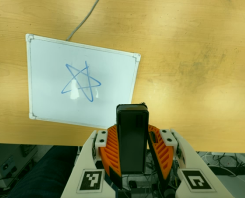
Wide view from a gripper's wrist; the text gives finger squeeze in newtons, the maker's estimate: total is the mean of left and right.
{"total": 6.2, "left": 5.6, "right": 6.7}